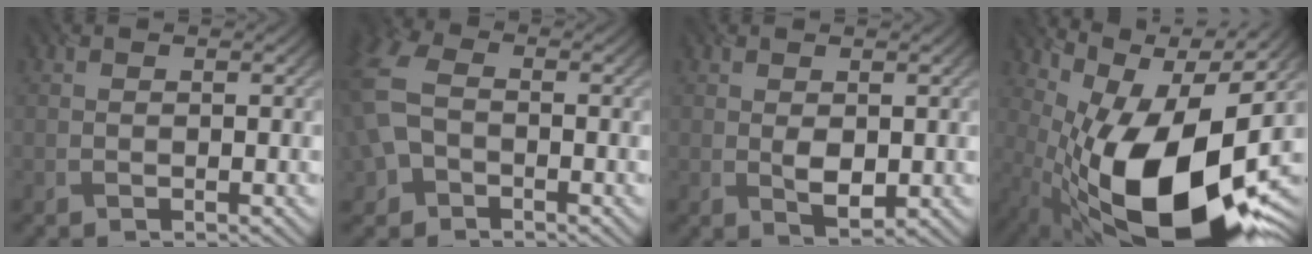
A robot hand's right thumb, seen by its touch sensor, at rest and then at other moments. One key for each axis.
{"total": 9.2, "fx": -1.9, "fy": 6.7, "fz": 6.0, "tx": -0.174, "ty": -0.003, "tz": -0.043}
{"total": 2.5, "fx": 0.2, "fy": 1.4, "fz": 2.1, "tx": -0.040, "ty": -0.006, "tz": 0.009}
{"total": 18.3, "fx": -2.0, "fy": 8.3, "fz": 16.2, "tx": -0.270, "ty": -0.027, "tz": -0.021}